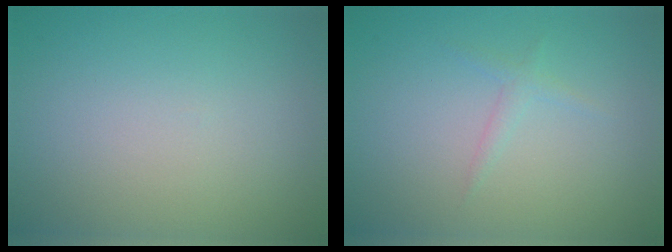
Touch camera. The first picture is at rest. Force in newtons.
{"total": 0.9, "press": 0.9, "slide": 0.1}